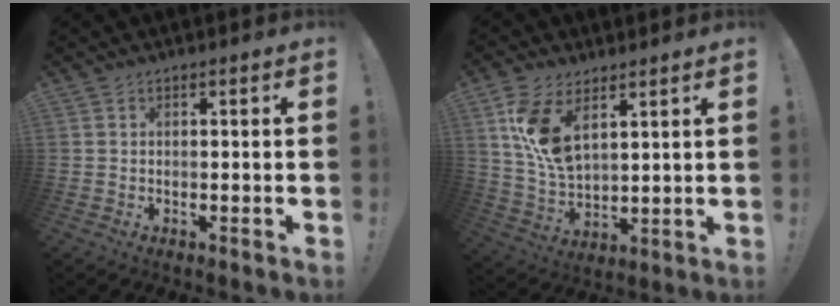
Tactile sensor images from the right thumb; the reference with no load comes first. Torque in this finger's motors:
{"motor_torque": [0.57, 0.58, 0.37, 0.37, 0.06]}